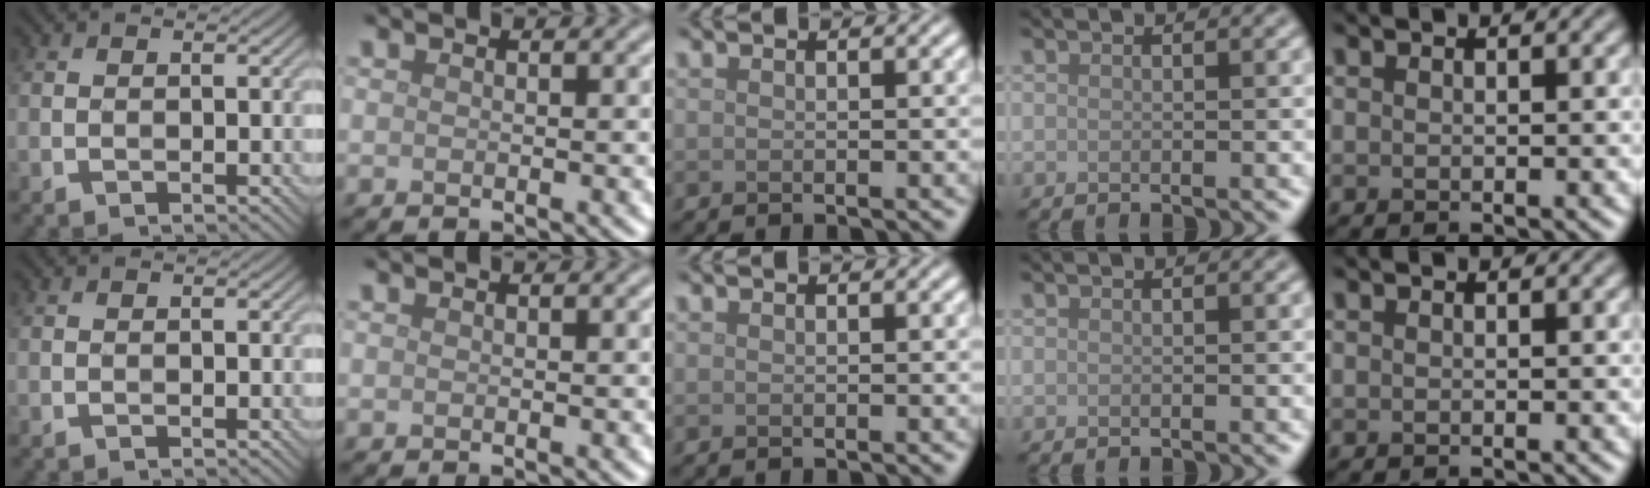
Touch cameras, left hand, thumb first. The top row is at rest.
{}